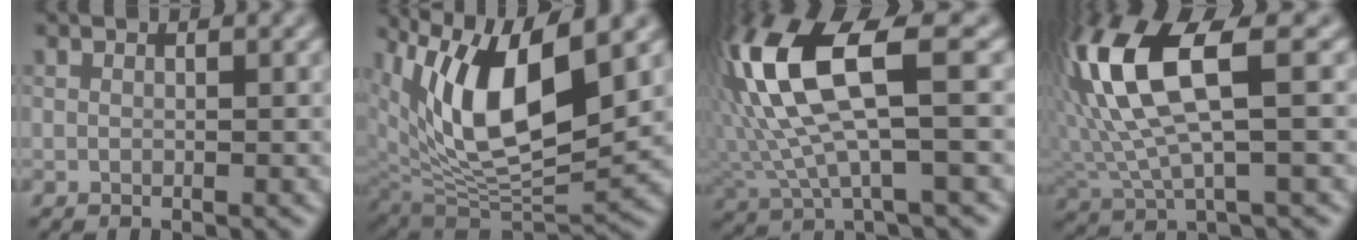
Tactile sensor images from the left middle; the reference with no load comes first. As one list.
[{"total": 10.5, "force": [3.4, 4.6, 8.8], "torque": [-0.147, -0.010, 0.068]}, {"total": 11.3, "force": [1.7, 3.7, 10.6], "torque": [-0.232, 0.011, 0.035]}, {"total": 10.1, "force": [1.5, 3.6, 9.4], "torque": [-0.207, 0.013, 0.029]}]